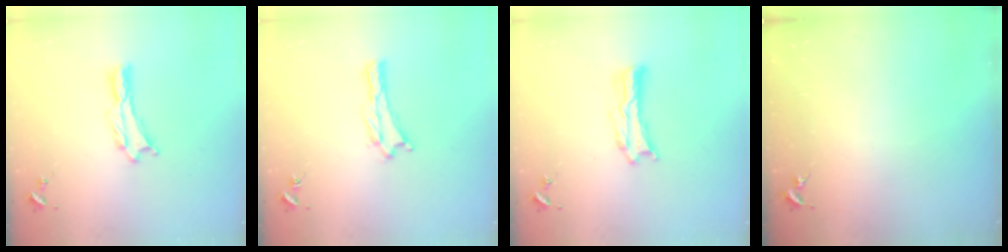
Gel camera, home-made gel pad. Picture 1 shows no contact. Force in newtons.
{"total": 0.0}
{"total": 0.8, "press": 0.8, "slide": 0.2}
{"total": 0.0}